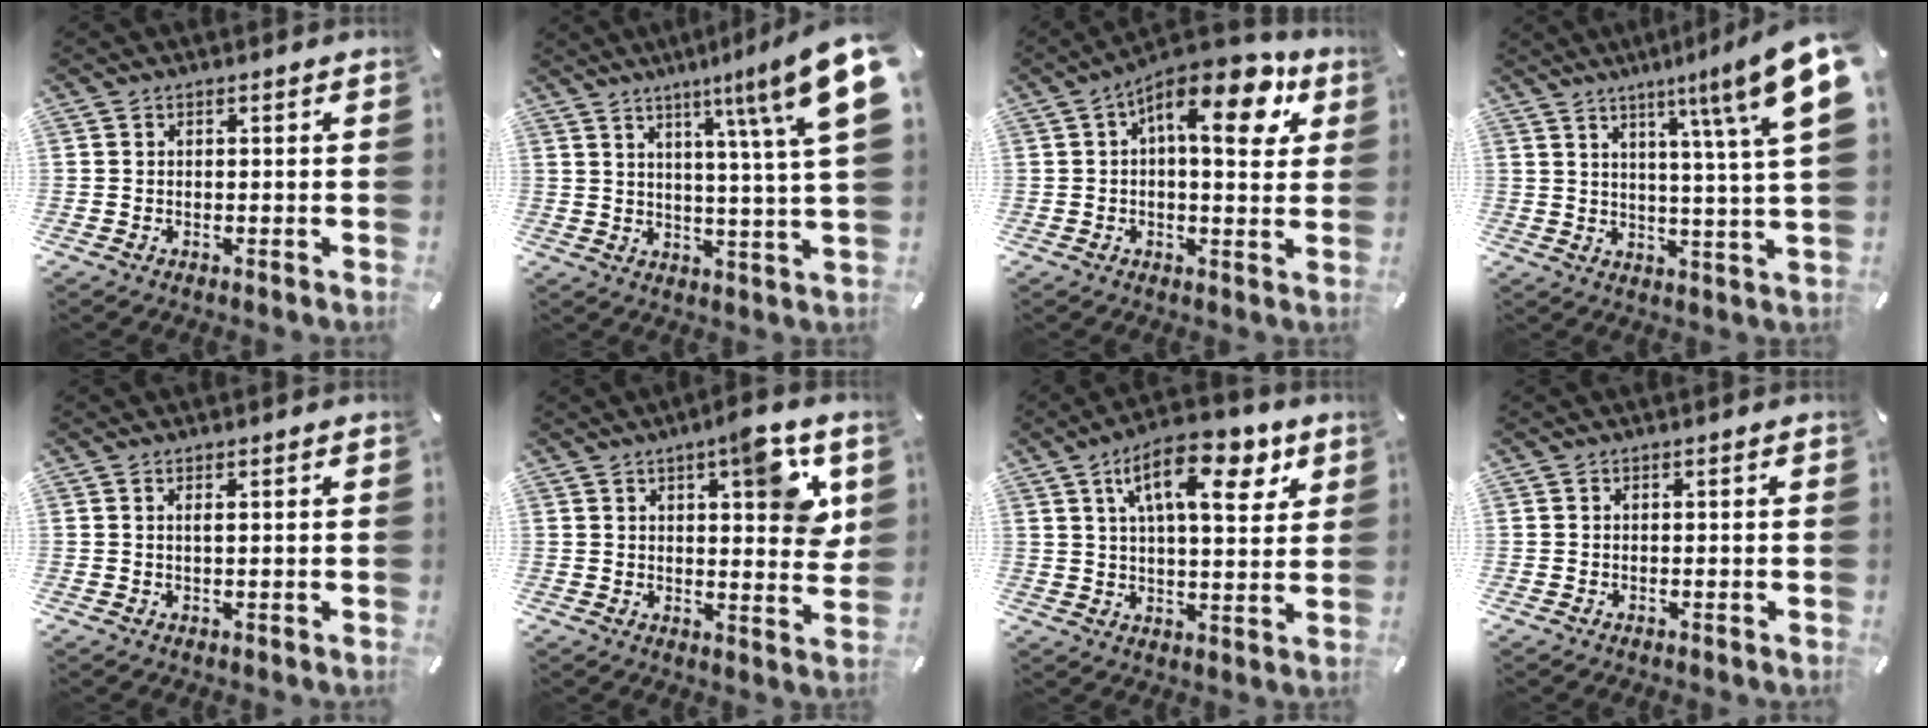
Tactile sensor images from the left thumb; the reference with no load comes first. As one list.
[{"total": 16.8, "force": [7.9, 1.7, 14.7], "torque": [-0.221, -0.044, 0.113]}, {"total": 14.3, "force": [5.8, 5.8, 11.7], "torque": [-0.162, -0.029, 0.091]}, {"total": 16.0, "force": [8.0, 1.4, 13.8], "torque": [-0.207, -0.044, 0.115]}, {"total": 1.2, "force": [0.5, 0.1, 1.2], "torque": [-0.024, -0.001, 0.008]}, {"total": 11.1, "force": [5.7, 3.3, 8.9], "torque": [-0.099, -0.039, 0.085]}, {"total": 16.4, "force": [8.1, 6.9, 12.6], "torque": [-0.193, -0.020, 0.127]}, {"total": 0.0}]